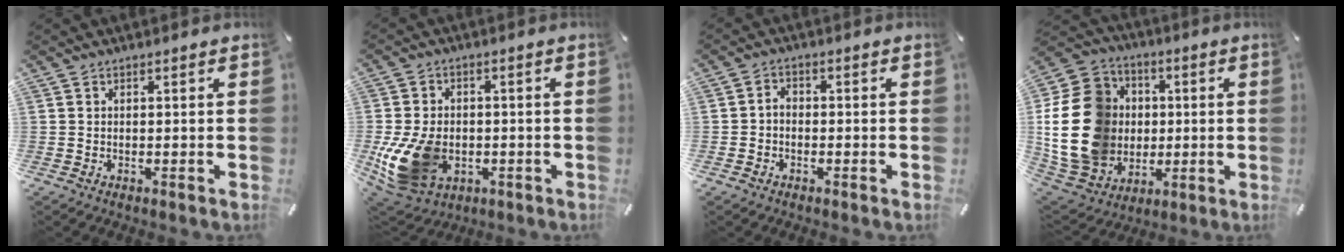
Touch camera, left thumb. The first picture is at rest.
{"total": 14.6, "force": [-3.3, 10.8, 9.3], "torque": [-0.203, 0.011, -0.055]}
{"total": 2.5, "force": [-1.0, 1.9, 1.2], "torque": [-0.024, 0.009, -0.022]}
{"total": 21.9, "force": [-0.4, 18.5, 11.7], "torque": [-0.235, 0.014, 0.006]}